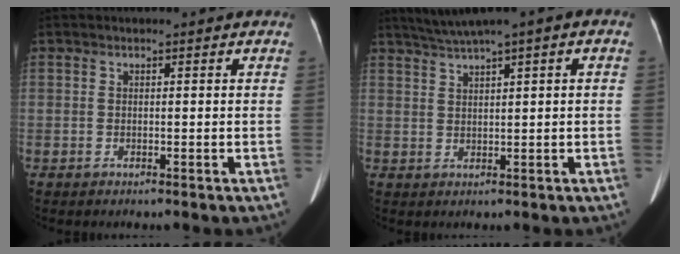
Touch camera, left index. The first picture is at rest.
{"total": 5.6, "force": [3.2, 0.2, 4.6], "torque": [-0.087, 0.030, 0.059]}